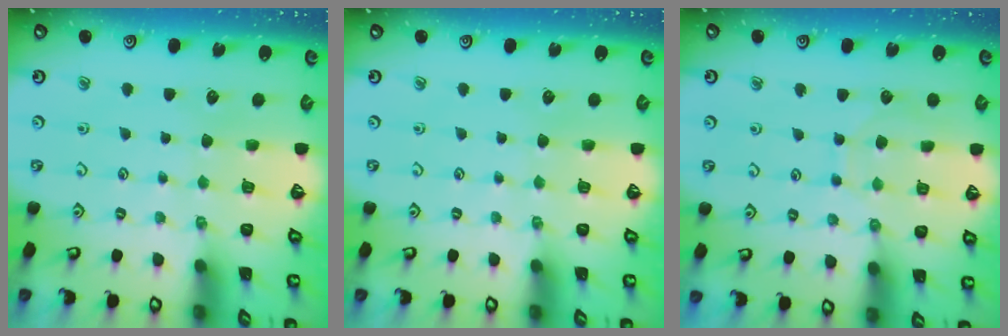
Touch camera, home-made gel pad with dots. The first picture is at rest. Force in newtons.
{"total": 0.0}
{"total": 5.6, "press": 5.6, "slide": 0.5}